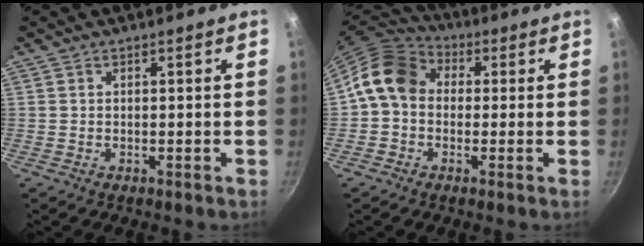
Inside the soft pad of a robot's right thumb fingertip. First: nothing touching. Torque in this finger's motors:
{"motor_torque": [1.75, 1.71, 0.73, -0.49, 0.12]}